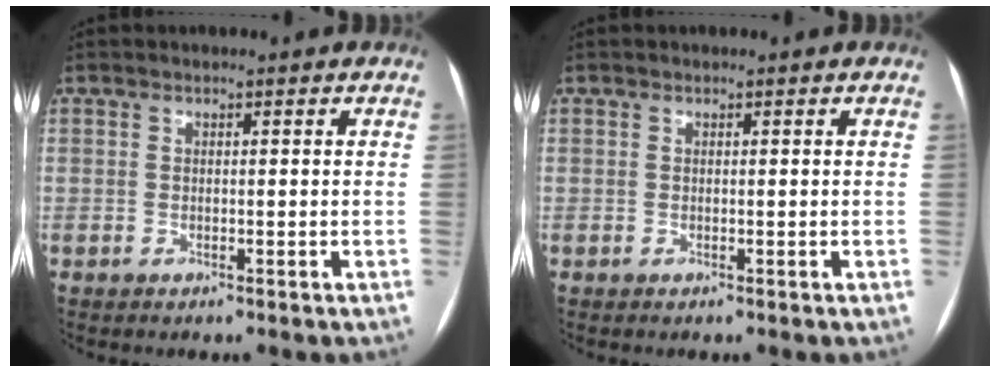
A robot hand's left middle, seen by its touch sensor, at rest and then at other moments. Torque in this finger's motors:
{"motor_torque": [-0.05, 0.04, -0.02, -0.01]}